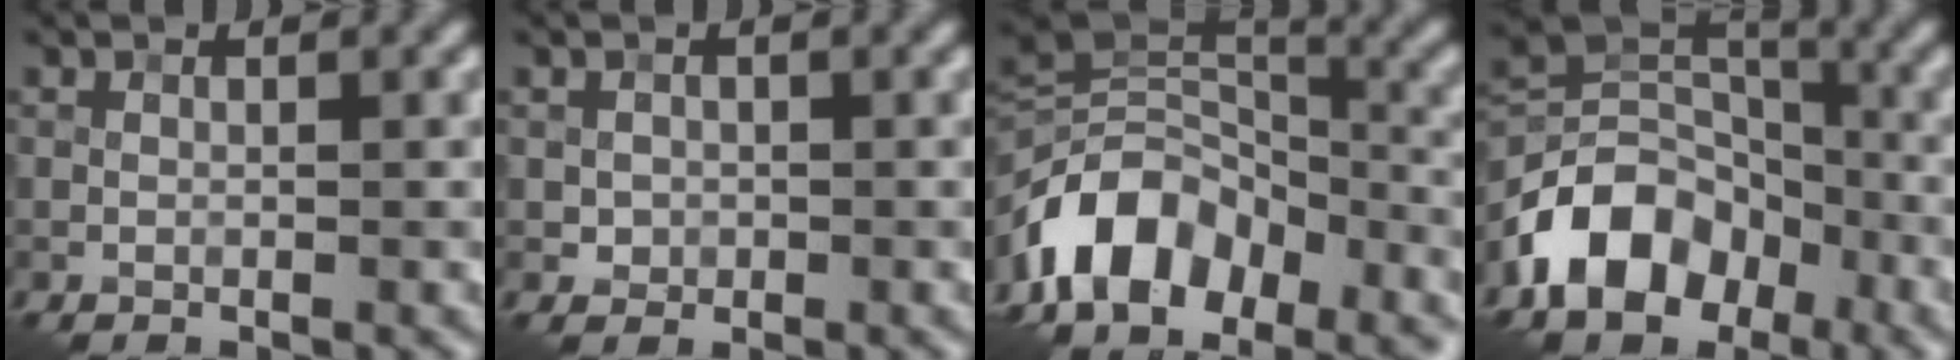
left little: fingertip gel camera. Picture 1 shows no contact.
{"total": 1.0, "force": [0.0, 0.9, 0.2], "torque": [0.004, -0.003, -0.002]}
{"total": 11.4, "force": [-6.9, 6.4, 6.4], "torque": [-0.110, 0.023, -0.121]}
{"total": 8.8, "force": [-4.7, 5.7, 4.7], "torque": [-0.081, 0.000, -0.098]}